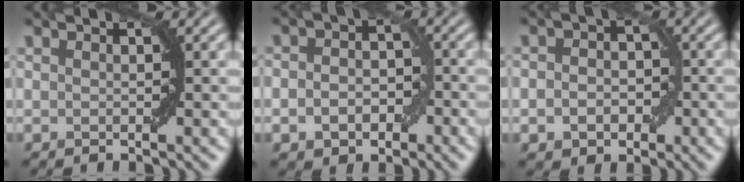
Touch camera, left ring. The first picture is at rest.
{"total": 4.4, "force": [-1.3, 3.2, 2.8], "torque": [-0.030, -0.003, -0.026]}
{"total": 4.0, "force": [-0.9, 3.1, 2.4], "torque": [-0.010, 0.000, -0.021]}